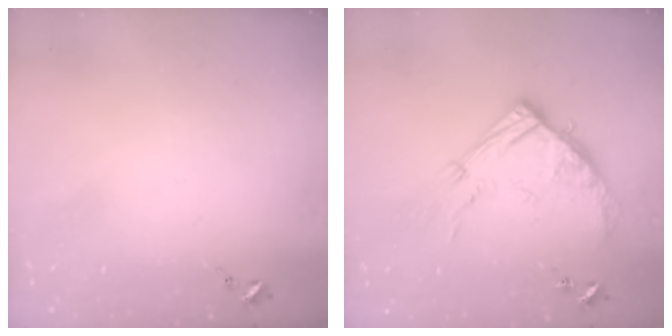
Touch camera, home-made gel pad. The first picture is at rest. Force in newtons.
{"total": 15.1, "press": 15.1, "slide": 1.5}